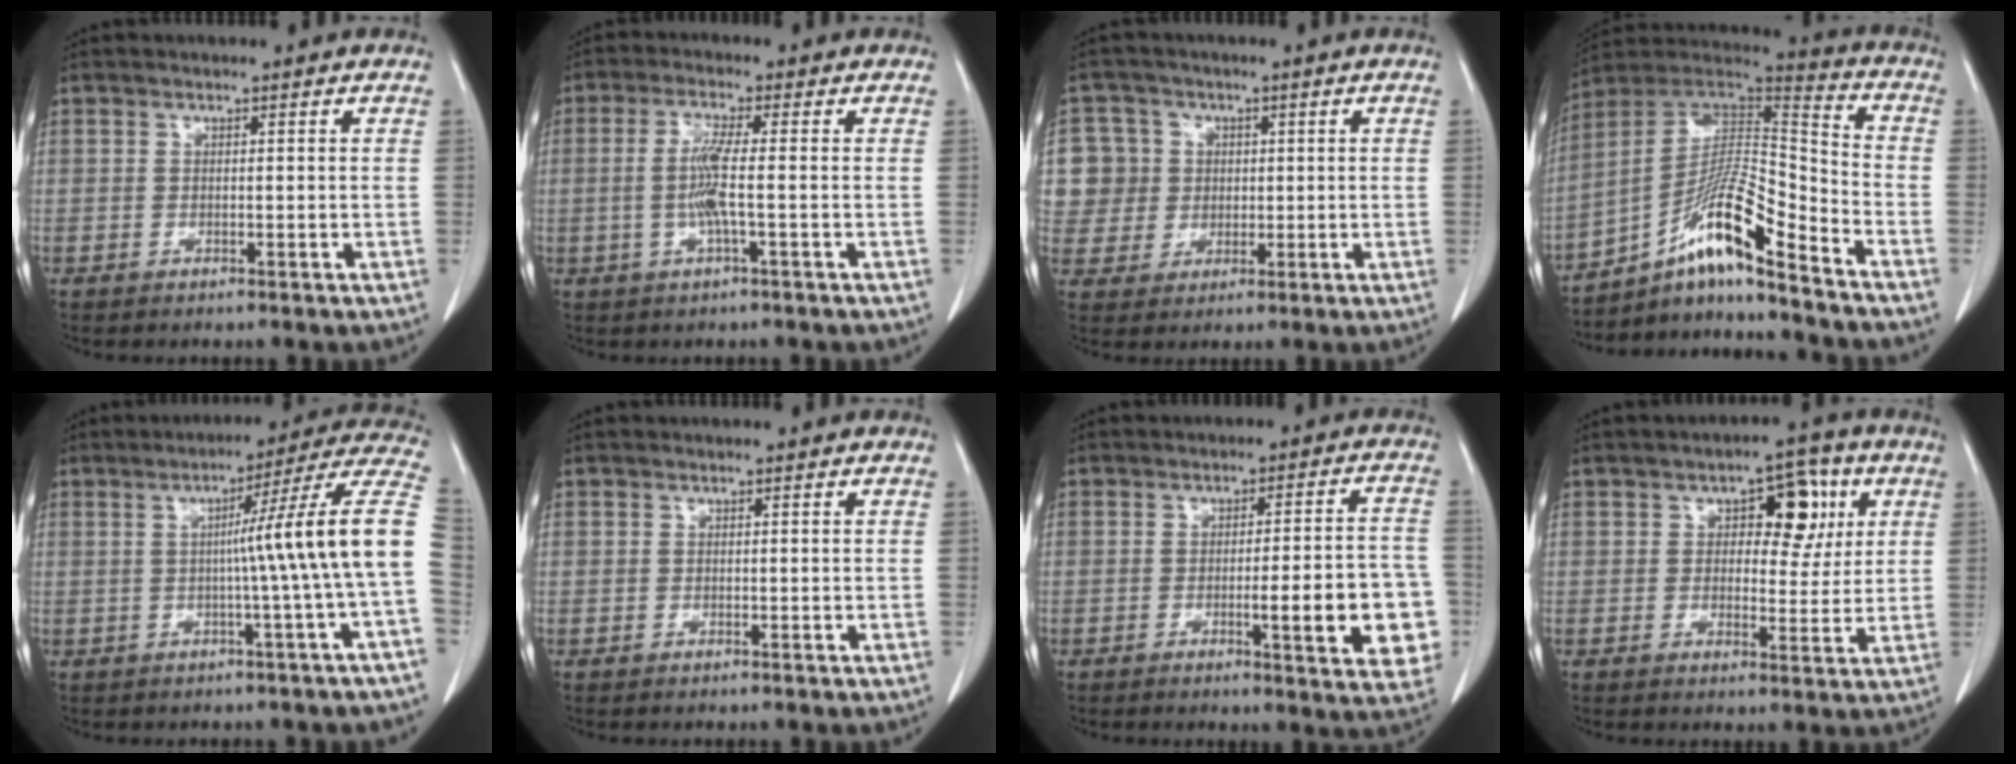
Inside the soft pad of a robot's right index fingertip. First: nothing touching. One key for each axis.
{"total": 5.1, "fx": -0.7, "fy": -0.2, "fz": 5.0, "tx": -0.109, "ty": -0.001, "tz": -0.016}
{"total": 7.5, "fx": 1.3, "fy": 7.4, "fz": 0.4, "tx": -0.011, "ty": 0.027, "tz": 0.031}
{"total": 14.7, "fx": -9.7, "fy": 0.9, "fz": 11.0, "tx": -0.195, "ty": 0.017, "tz": -0.171}
{"total": 13.4, "fx": -0.6, "fy": -2.8, "fz": 13.1, "tx": -0.157, "ty": 0.015, "tz": -0.015}
{"total": 0.0}
{"total": 12.5, "fx": -3.4, "fy": 1.9, "fz": 11.9, "tx": -0.110, "ty": 0.012, "tz": -0.038}
{"total": 7.8, "fx": 2.5, "fy": 4.0, "fz": 6.2, "tx": -0.069, "ty": 0.020, "tz": 0.034}